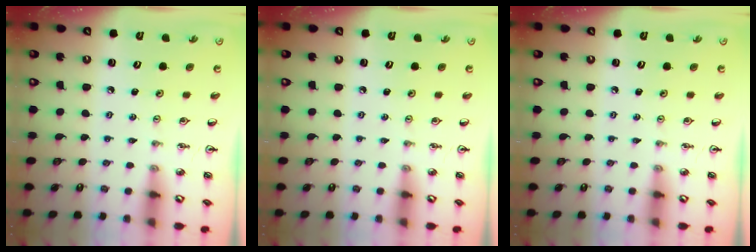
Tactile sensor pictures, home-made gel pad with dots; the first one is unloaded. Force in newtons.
{"total": 0.0}
{"total": 0.0}